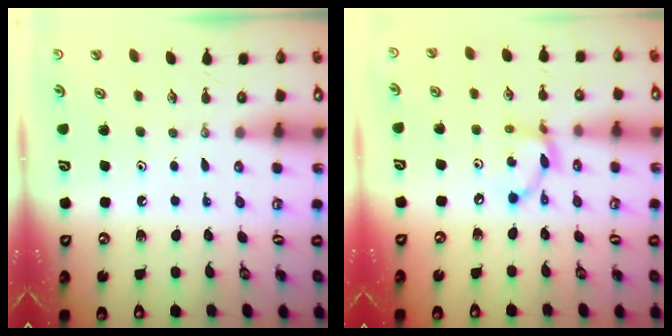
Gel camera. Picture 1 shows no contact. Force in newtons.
{"total": 8.5, "press": 8.5, "slide": 0.4}